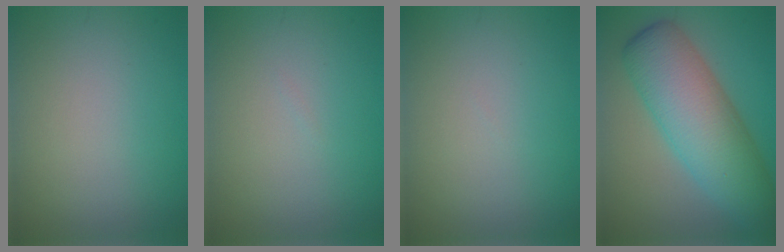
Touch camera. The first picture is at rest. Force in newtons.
{"total": 0.0}
{"total": 0.0}
{"total": 9.0, "press": 9.0, "slide": 0.3}